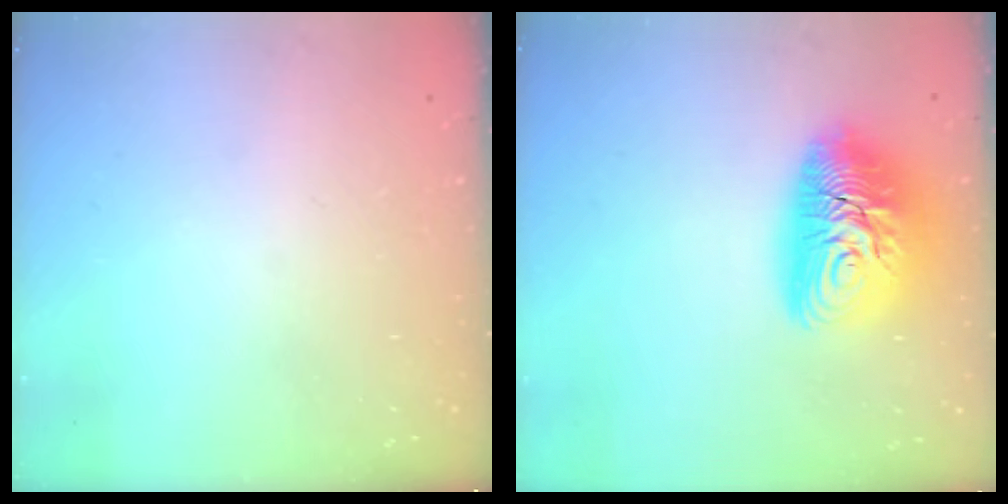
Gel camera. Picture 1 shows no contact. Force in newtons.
{"total": 14.8, "press": 14.7, "slide": 1.5}